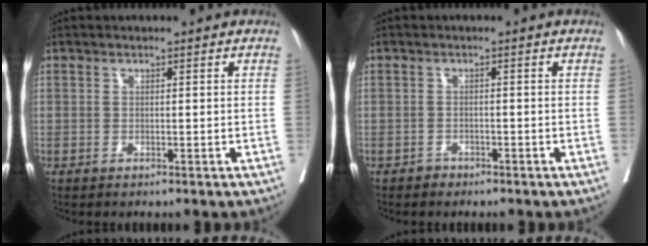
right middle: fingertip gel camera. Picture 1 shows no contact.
{"total": 1.0, "force": [-0.7, 0.6, -0.1], "torque": [-0.001, 0.003, -0.014]}